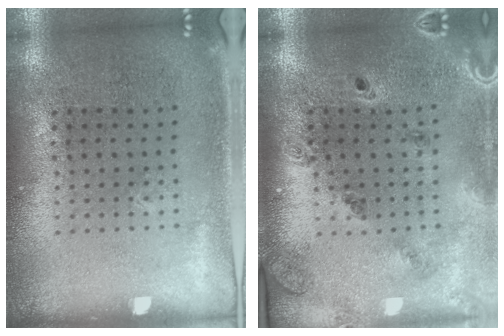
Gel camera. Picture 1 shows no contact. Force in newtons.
{"total": 1.4, "press": 1.4, "slide": 0.2}